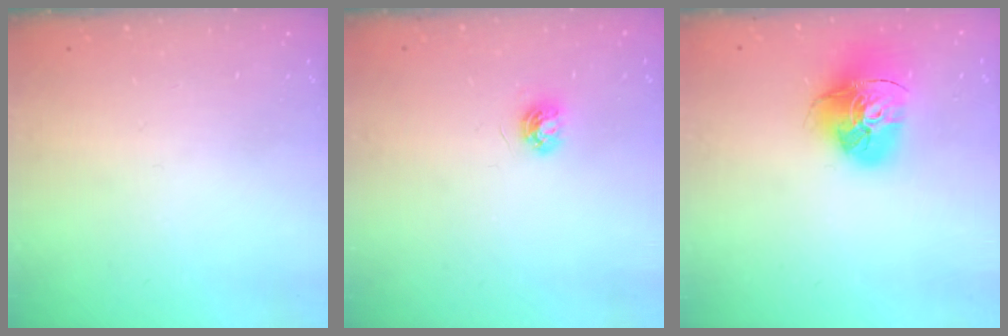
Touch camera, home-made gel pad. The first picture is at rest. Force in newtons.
{"total": 5.2, "press": 5.1, "slide": 0.6}
{"total": 15.5, "press": 15.4, "slide": 1.7}